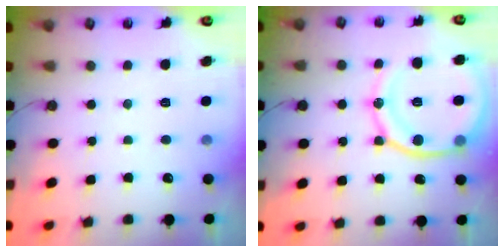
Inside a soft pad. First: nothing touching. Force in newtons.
{"total": 17.1, "press": 17.1, "slide": 1.7}